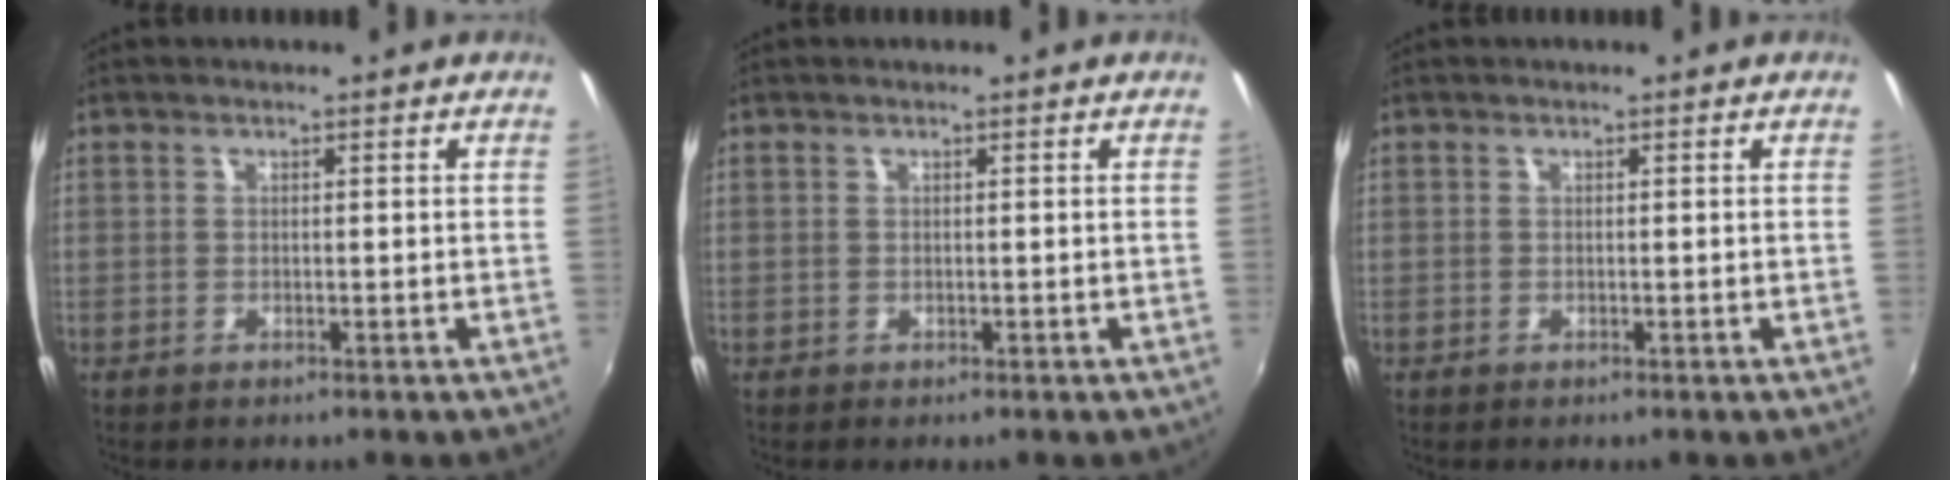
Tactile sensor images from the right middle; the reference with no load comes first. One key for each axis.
{"total": 0.0}
{"total": 0.0}